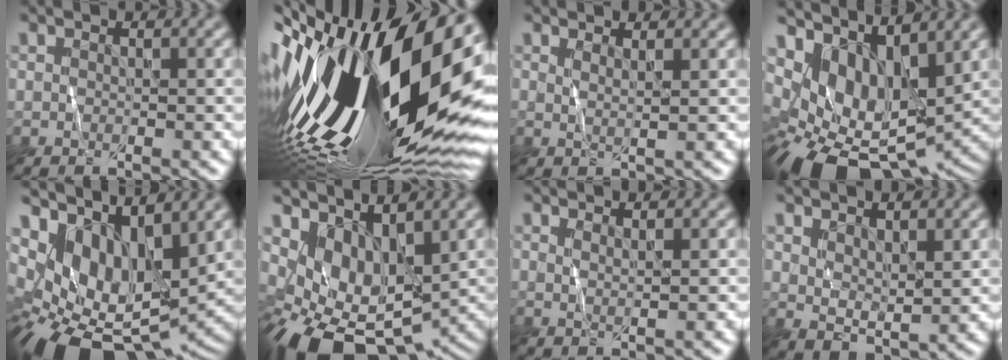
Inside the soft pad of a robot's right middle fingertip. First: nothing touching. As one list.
[{"total": 22.3, "force": [-0.6, 9.8, 20.0], "torque": [-0.381, -0.043, -0.015]}, {"total": 1.6, "force": [1.1, 0.5, 1.0], "torque": [-0.009, 0.002, 0.008]}, {"total": 9.7, "force": [0.5, 6.1, 7.5], "torque": [-0.140, -0.025, 0.027]}, {"total": 10.6, "force": [1.2, 6.4, 8.3], "torque": [-0.154, -0.021, 0.036]}, {"total": 9.0, "force": [-1.3, 5.9, 6.7], "torque": [-0.115, -0.034, -0.001]}, {"total": 1.4, "force": [1.0, 0.4, 0.8], "torque": [-0.005, 0.001, 0.006]}, {"total": 3.1, "force": [1.8, 1.5, 1.9], "torque": [-0.042, -0.007, 0.040]}]